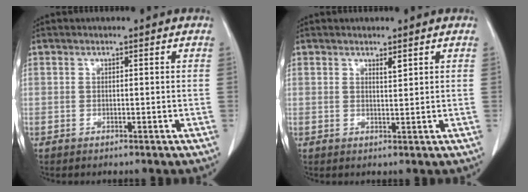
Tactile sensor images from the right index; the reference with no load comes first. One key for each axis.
{"total": 1.2, "fx": 0.8, "fy": 0.1, "fz": 0.8, "tx": -0.018, "ty": -0.005, "tz": 0.015}